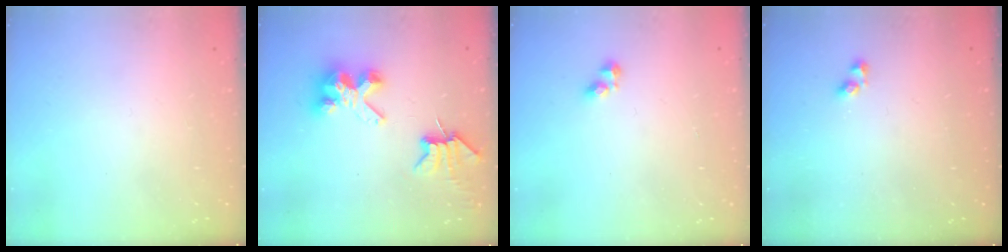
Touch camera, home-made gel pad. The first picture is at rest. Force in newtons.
{"total": 7.3, "press": 7.2, "slide": 0.8}
{"total": 3.2, "press": 3.1, "slide": 0.4}
{"total": 2.9, "press": 2.9, "slide": 0.6}